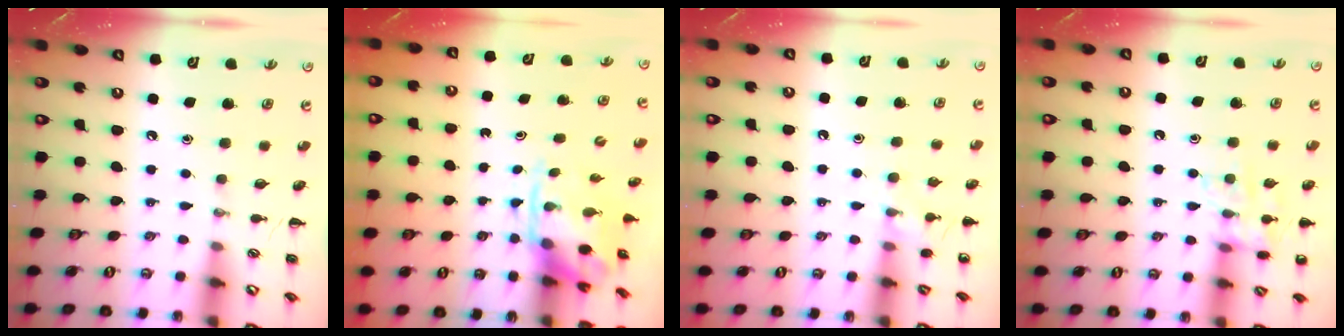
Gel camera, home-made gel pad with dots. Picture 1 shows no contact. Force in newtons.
{"total": 3.6, "press": 3.5, "slide": 0.8}
{"total": 7.6, "press": 7.4, "slide": 1.9}
{"total": 11.6, "press": 11.5, "slide": 0.7}